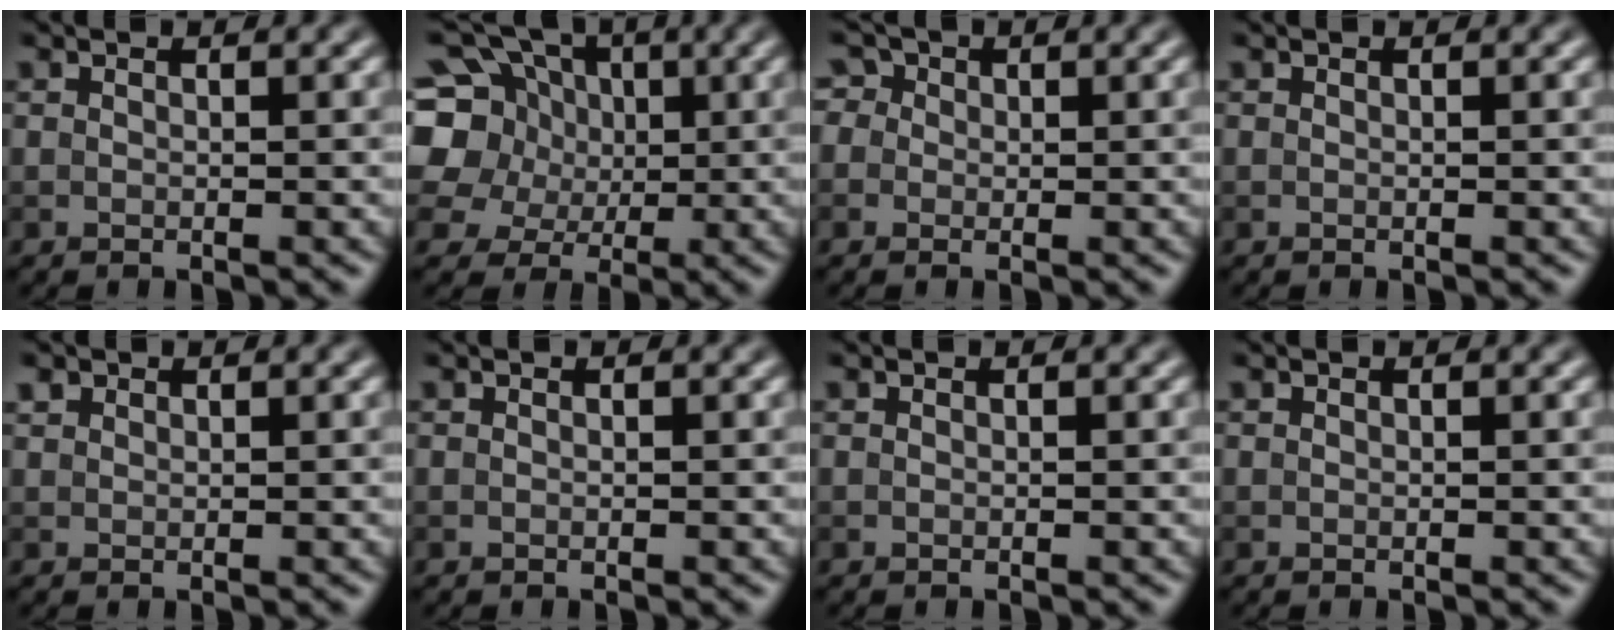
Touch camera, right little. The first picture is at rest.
{"total": 11.1, "force": [2.5, 9.4, 5.2], "torque": [-0.131, 0.031, 0.018]}
{"total": 3.6, "force": [1.5, 2.9, 1.4], "torque": [-0.007, 0.026, -0.007]}
{"total": 0.0}
{"total": 0.8, "force": [0.6, 0.5, 0.1], "torque": [-0.001, 0.001, 0.012]}
{"total": 0.0}
{"total": 0.0}
{"total": 0.0}